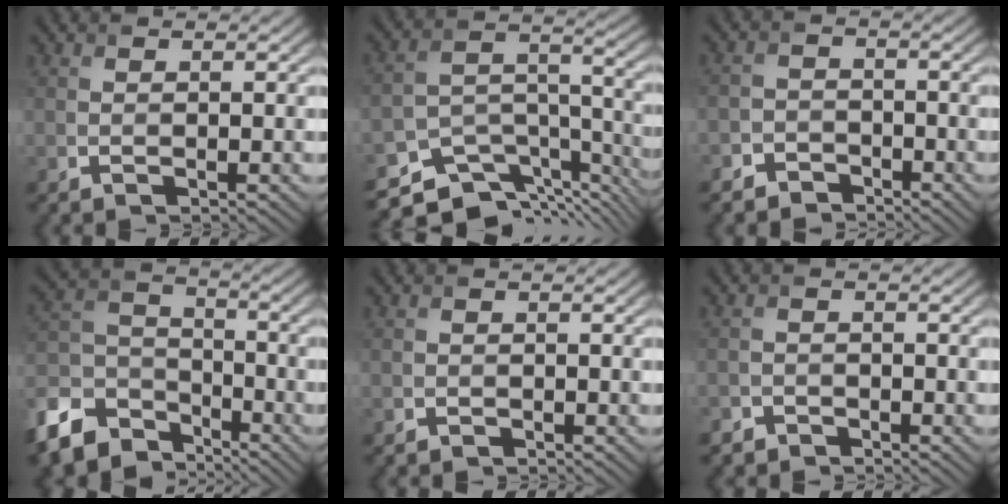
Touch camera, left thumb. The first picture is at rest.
{"total": 10.9, "force": [-8.7, 4.6, 4.6], "torque": [-0.108, -0.013, -0.135]}
{"total": 3.4, "force": [-2.6, 2.2, 0.3], "torque": [0.006, 0.005, -0.058]}
{"total": 13.0, "force": [-8.4, 8.1, 5.7], "torque": [-0.177, -0.023, -0.171]}
{"total": 0.8, "force": [-0.6, 0.5, -0.1], "torque": [0.006, -0.002, -0.014]}
{"total": 2.1, "force": [-1.8, 1.1, 0.1], "torque": [0.004, 0.001, -0.041]}